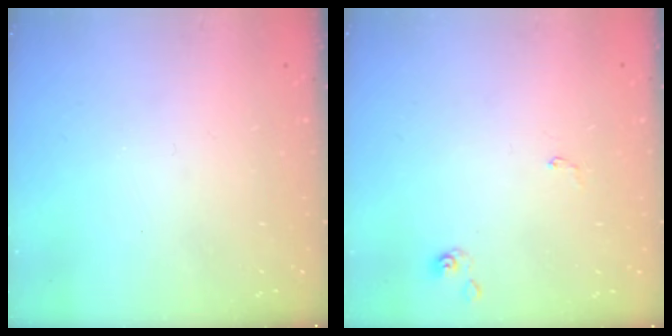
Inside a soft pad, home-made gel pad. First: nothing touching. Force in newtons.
{"total": 0.6, "press": 0.6, "slide": 0.1}